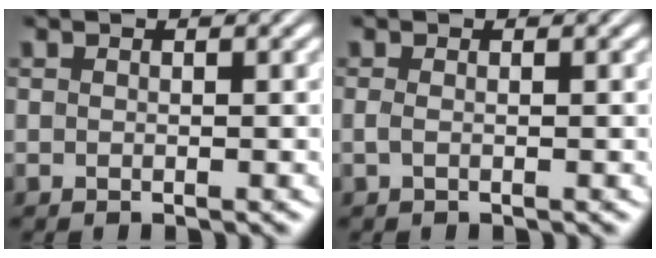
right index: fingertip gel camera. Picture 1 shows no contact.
{"total": 0.7, "force": [-0.4, 0.0, 0.6], "torque": [-0.022, -0.012, -0.003]}